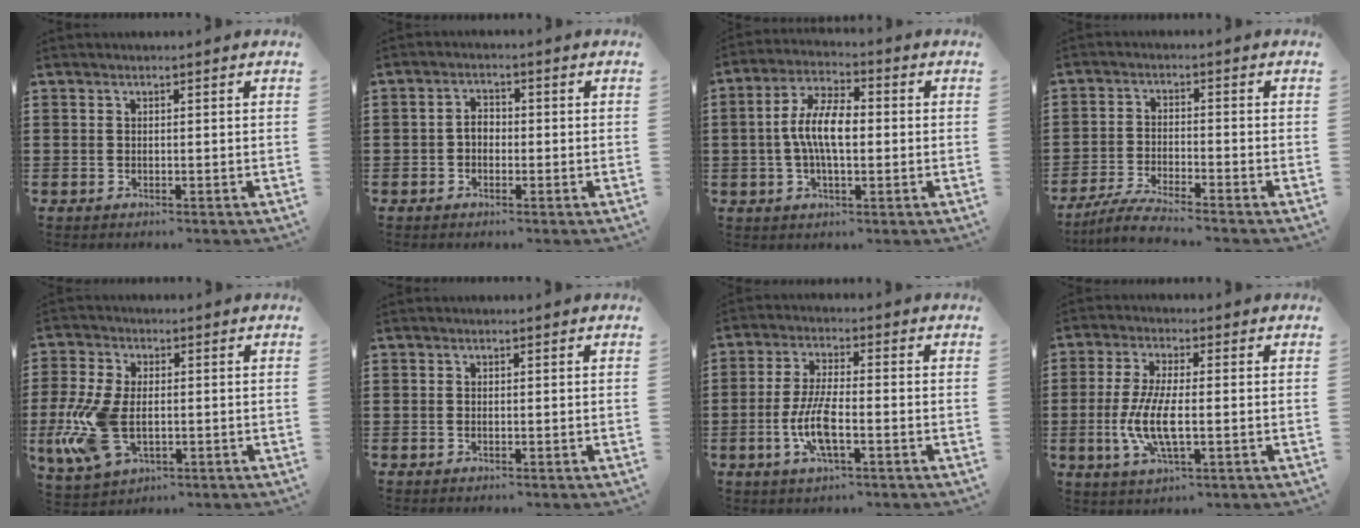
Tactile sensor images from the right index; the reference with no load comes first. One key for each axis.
{"total": 2.3, "fx": -0.6, "fy": 1.5, "fz": 1.5, "tx": -0.030, "ty": 0.005, "tz": -0.014}
{"total": 8.1, "fx": -0.4, "fy": 3.4, "fz": 7.4, "tx": -0.161, "ty": 0.001, "tz": -0.016}
{"total": 4.4, "fx": -4.1, "fy": -0.4, "fz": 1.4, "tx": -0.037, "ty": -0.011, "tz": -0.083}
{"total": 10.9, "fx": -1.8, "fy": 6.1, "fz": 8.9, "tx": -0.214, "ty": -0.010, "tz": -0.031}
{"total": 0.0}
{"total": 7.1, "fx": -2.1, "fy": 1.8, "fz": 6.5, "tx": -0.147, "ty": -0.014, "tz": -0.044}
{"total": 7.3, "fx": -1.6, "fy": 2.2, "fz": 6.8, "tx": -0.155, "ty": -0.011, "tz": -0.036}